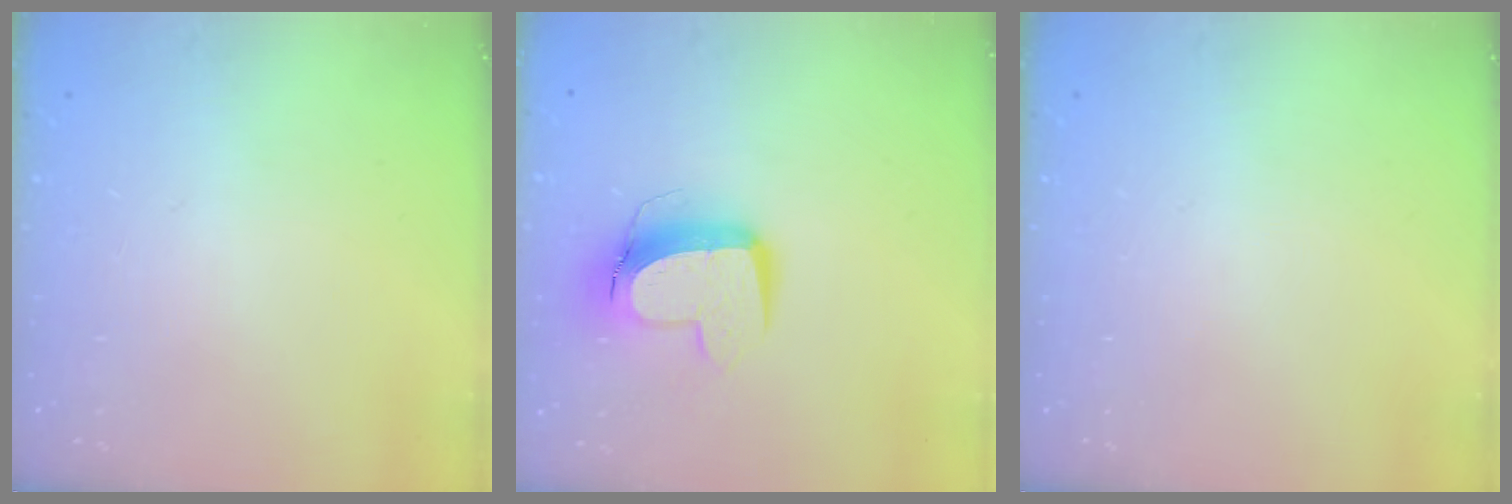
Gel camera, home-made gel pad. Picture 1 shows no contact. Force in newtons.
{"total": 11.5, "press": 11.4, "slide": 1.2}
{"total": 0.0}